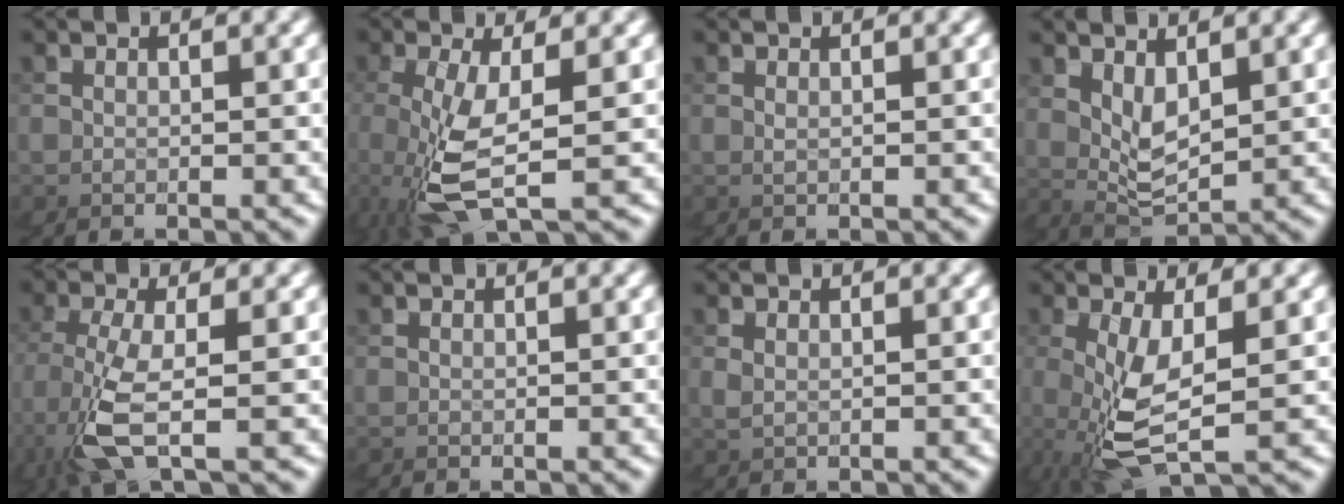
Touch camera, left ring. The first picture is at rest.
{"total": 2.9, "force": [-1.0, -0.2, 2.7], "torque": [-0.095, -0.004, -0.008]}
{"total": 0.7, "force": [0.3, -0.6, 0.0], "torque": [0.000, 0.005, 0.006]}
{"total": 3.2, "force": [2.7, 1.7, 0.0], "torque": [-0.047, 0.011, 0.028]}
{"total": 2.1, "force": [-1.4, -1.3, 1.0], "torque": [-0.067, -0.003, -0.016]}
{"total": 0.0}
{"total": 0.0}
{"total": 3.4, "force": [-0.6, 1.0, 3.2], "torque": [-0.121, -0.029, 0.010]}